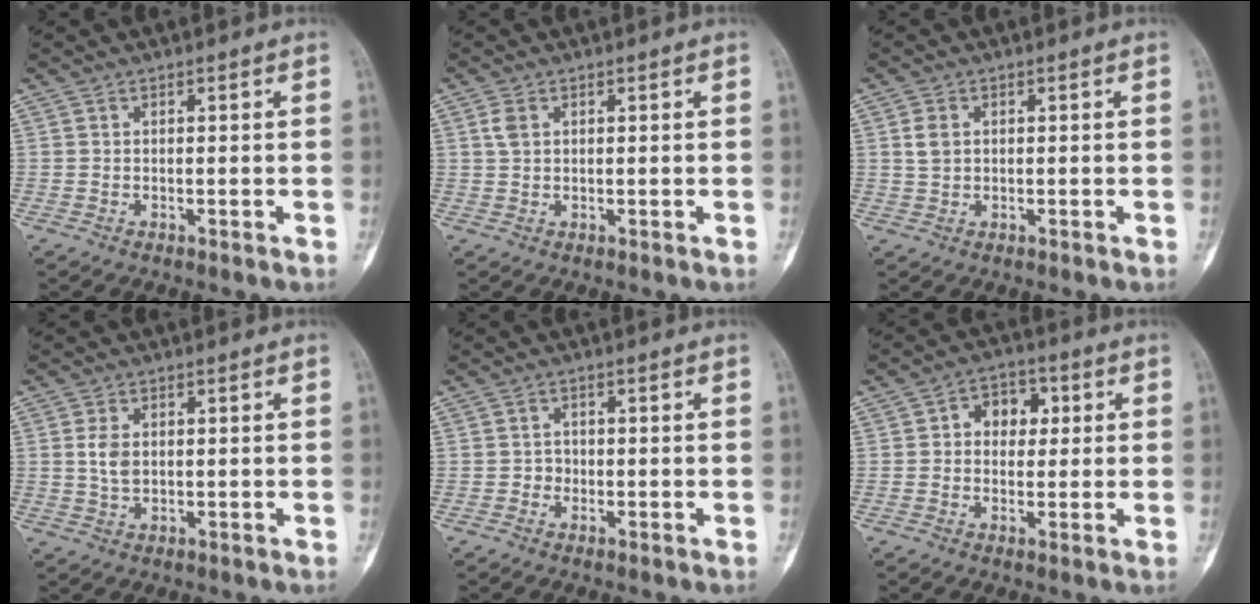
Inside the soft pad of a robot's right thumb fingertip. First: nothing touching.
{"total": 2.2, "force": [0.8, 1.4, 1.5], "torque": [-0.033, 0.006, 0.019]}
{"total": 2.7, "force": [0.5, 2.0, 1.7], "torque": [-0.029, 0.001, 0.009]}
{"total": 3.5, "force": [0.5, 2.2, 2.7], "torque": [-0.050, -0.002, 0.011]}
{"total": 1.6, "force": [-0.5, 1.4, 0.5], "torque": [0.005, 0.008, -0.012]}
{"total": 6.9, "force": [1.3, 5.2, 4.3], "torque": [-0.026, 0.010, 0.013]}